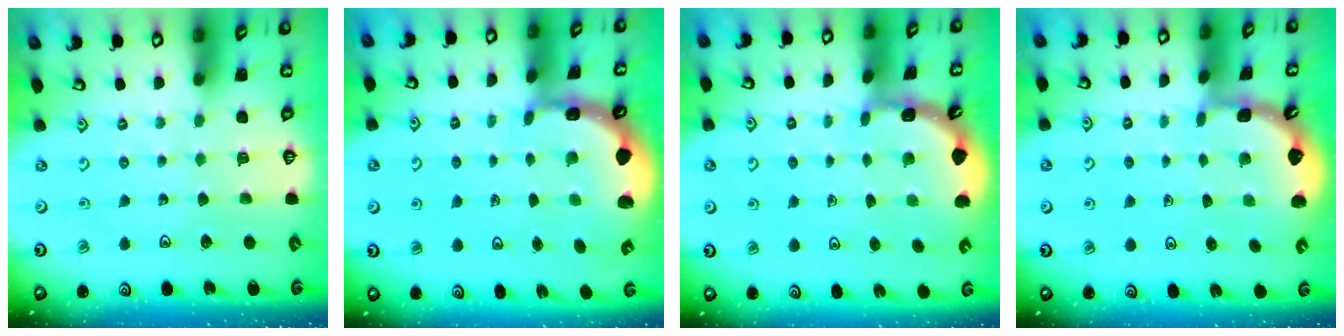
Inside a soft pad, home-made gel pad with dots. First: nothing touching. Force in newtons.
{"total": 2.5, "press": 2.4, "slide": 0.9}
{"total": 2.0, "press": 2.0, "slide": 0.4}
{"total": 1.1, "press": 1.1, "slide": 0.1}